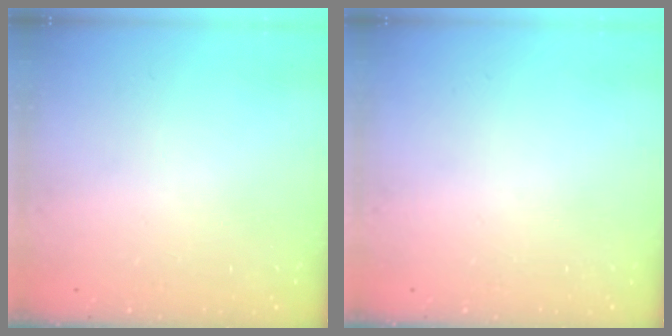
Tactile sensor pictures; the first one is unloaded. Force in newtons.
{"total": 0.0}